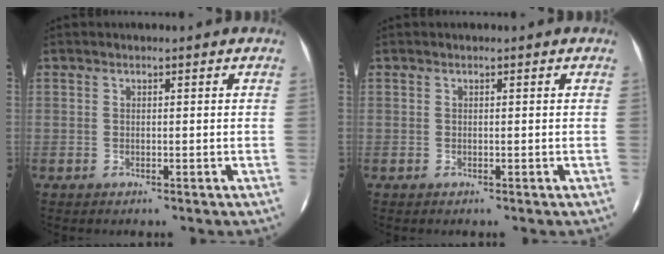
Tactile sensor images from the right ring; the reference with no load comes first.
{"total": 0.0}